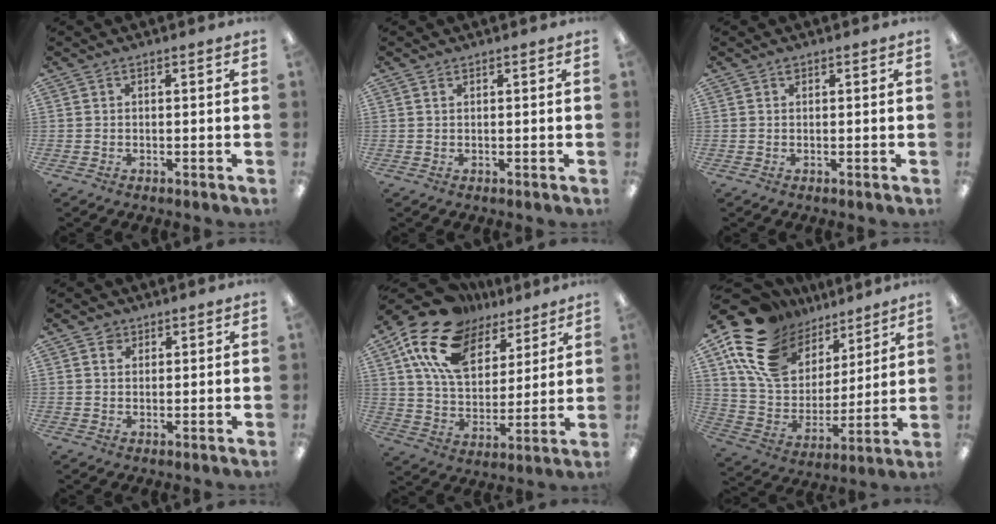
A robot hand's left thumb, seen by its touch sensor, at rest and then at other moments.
{"total": 0.6, "force": [0.4, 0.3, 0.4], "torque": [-0.008, 0.002, 0.007]}
{"total": 0.7, "force": [0.4, 0.4, 0.3], "torque": [-0.008, 0.001, 0.008]}
{"total": 2.1, "force": [1.3, 1.4, 0.6], "torque": [-0.007, -0.003, 0.023]}
{"total": 19.0, "force": [11.6, 11.0, 10.4], "torque": [-0.212, -0.047, 0.214]}
{"total": 19.9, "force": [12.5, 12.5, 9.1], "torque": [-0.184, -0.066, 0.234]}